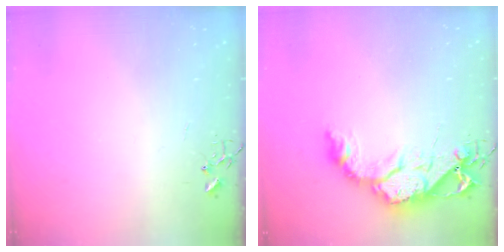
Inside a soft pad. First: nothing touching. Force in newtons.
{"total": 14.0, "press": 13.9, "slide": 1.4}